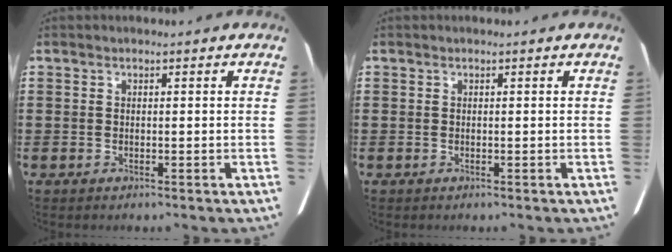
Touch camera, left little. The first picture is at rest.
{"total": 0.0}